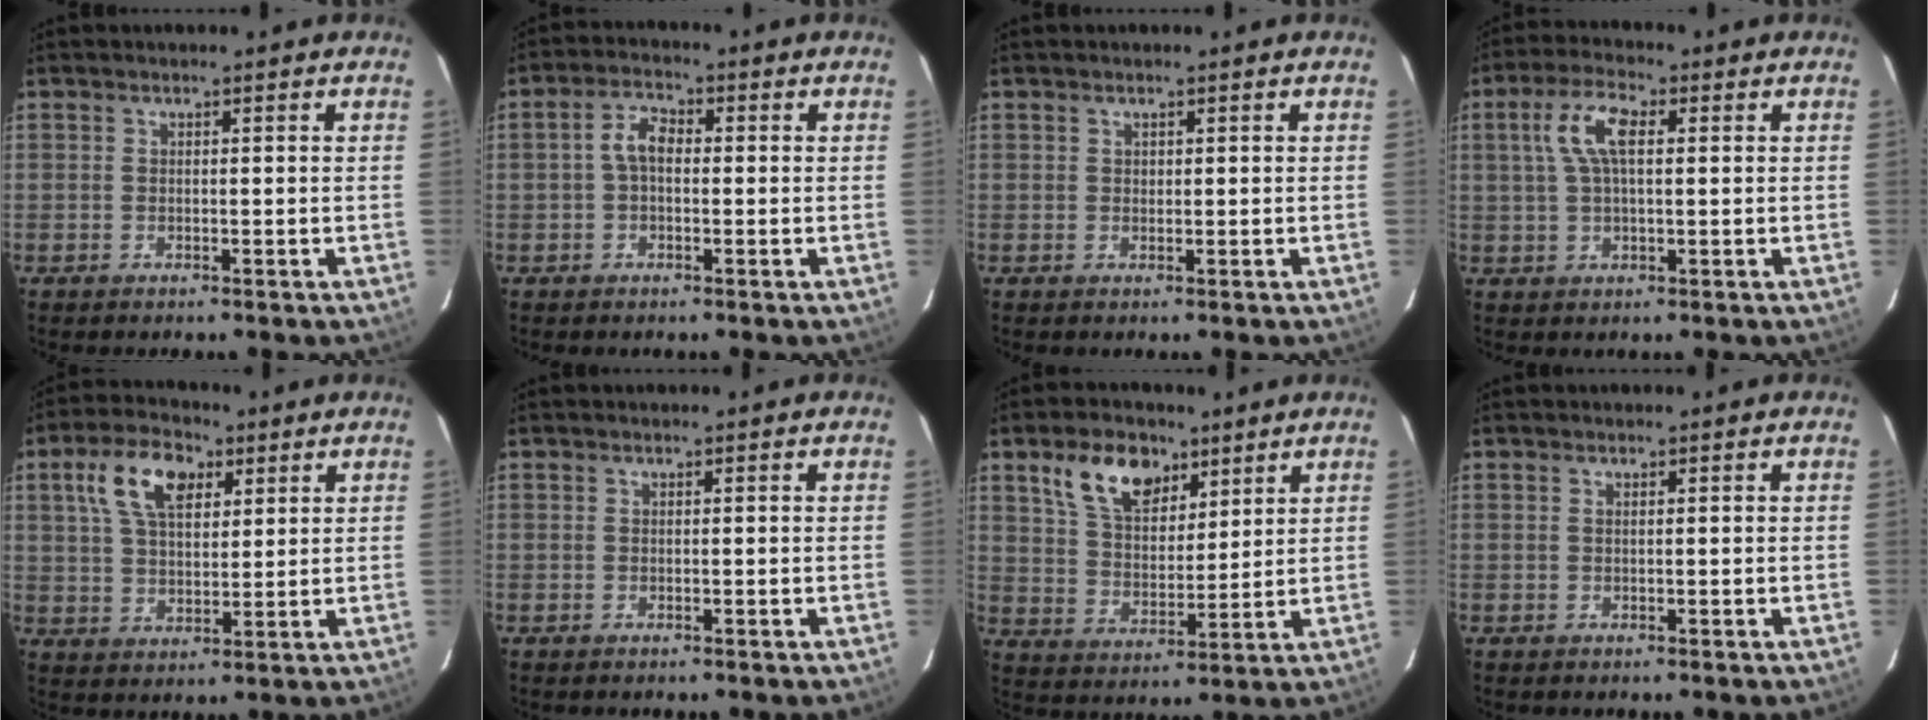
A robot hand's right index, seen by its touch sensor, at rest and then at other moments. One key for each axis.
{"total": 3.9, "fx": -0.2, "fy": 2.3, "fz": 3.1, "tx": -0.063, "ty": 0.015, "tz": -0.003}
{"total": 0.6, "fx": 0.4, "fy": 0.5, "fz": 0.1, "tx": 0.000, "ty": 0.003, "tz": 0.006}
{"total": 7.3, "fx": 1.8, "fy": 2.8, "fz": 6.5, "tx": -0.131, "ty": 0.017, "tz": 0.034}
{"total": 10.9, "fx": 4.8, "fy": 5.9, "fz": 7.8, "tx": -0.150, "ty": 0.029, "tz": 0.087}
{"total": 0.0}
{"total": 11.6, "fx": 6.7, "fy": 6.7, "fz": 6.7, "tx": -0.124, "ty": 0.022, "tz": 0.127}
{"total": 0.0}